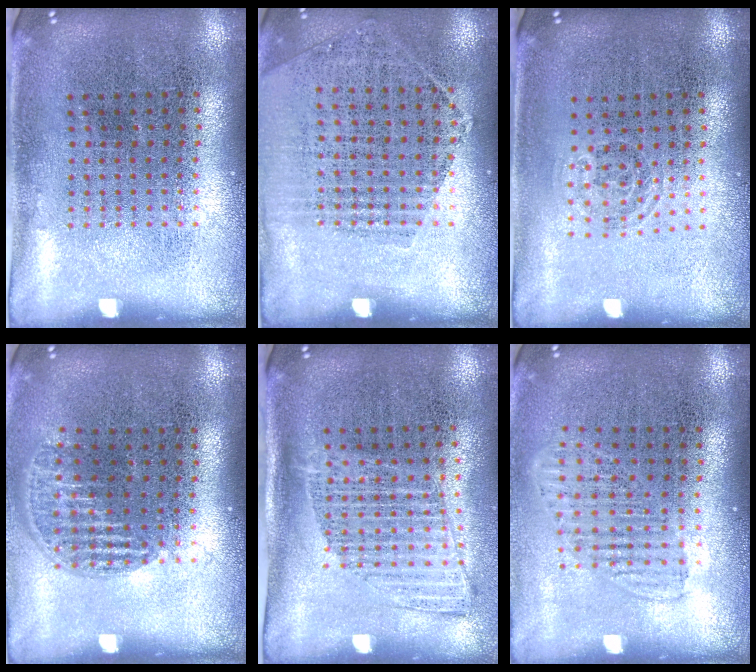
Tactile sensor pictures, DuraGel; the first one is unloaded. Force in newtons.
{"total": 1.2, "press": 1.0, "slide": 0.5}
{"total": 0.7, "press": 0.5, "slide": 0.5}
{"total": 1.2, "press": 1.0, "slide": 0.5}
{"total": 1.3, "press": 1.1, "slide": 0.7}
{"total": 1.4, "press": 1.2, "slide": 0.7}